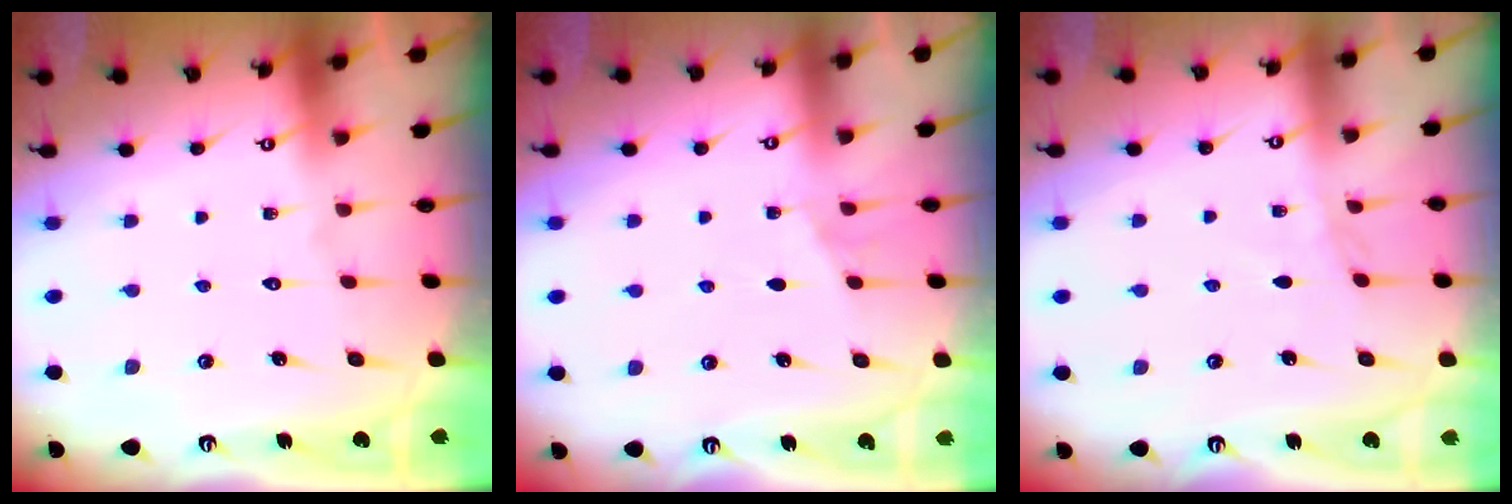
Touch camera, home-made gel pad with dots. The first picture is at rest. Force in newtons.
{"total": 4.7, "press": 4.0, "slide": 2.5}
{"total": 3.1, "press": 3.0, "slide": 0.5}